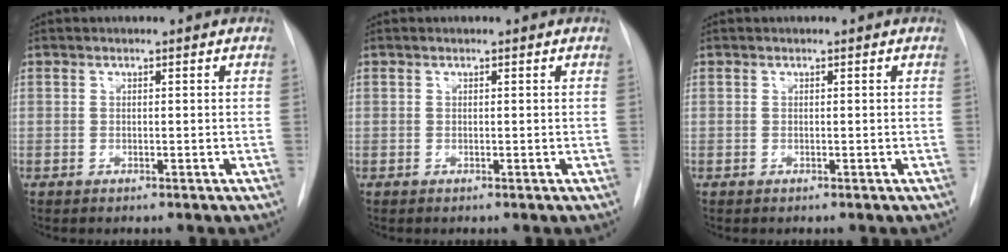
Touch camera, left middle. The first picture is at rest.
{"total": 0.0}
{"total": 0.0}